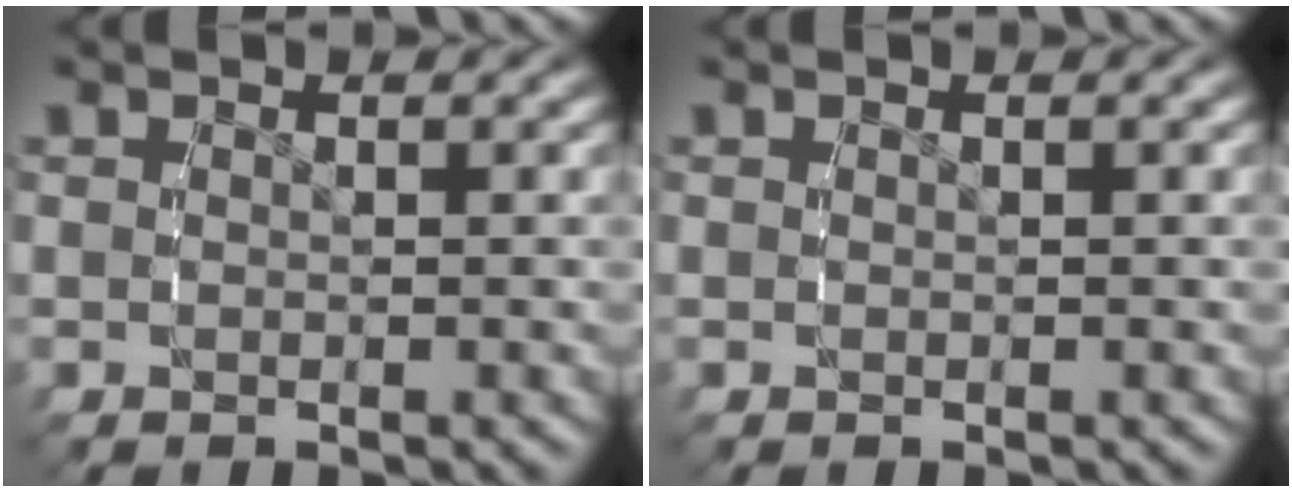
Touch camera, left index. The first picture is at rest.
{"total": 0.0}